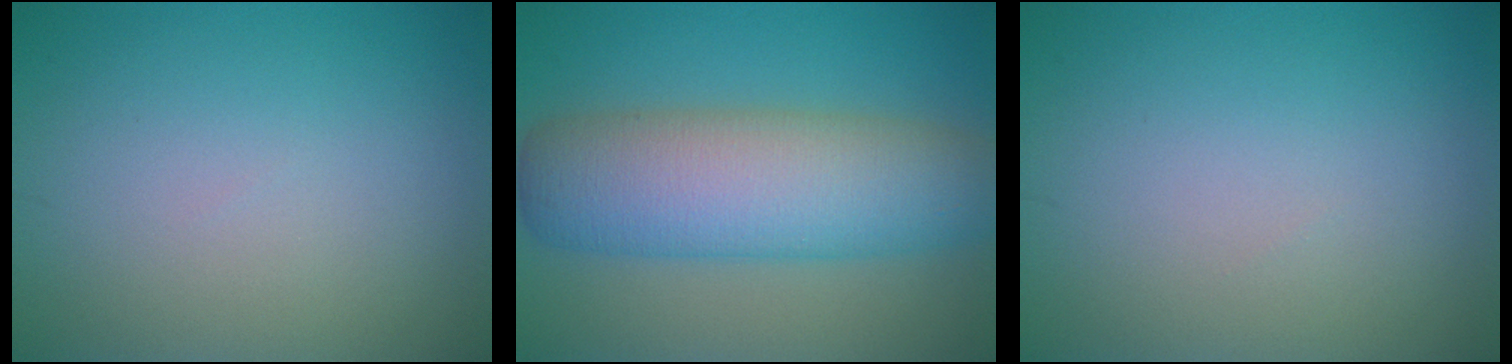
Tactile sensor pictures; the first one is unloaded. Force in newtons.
{"total": 9.7, "press": 9.7, "slide": 0.3}
{"total": 0.0}